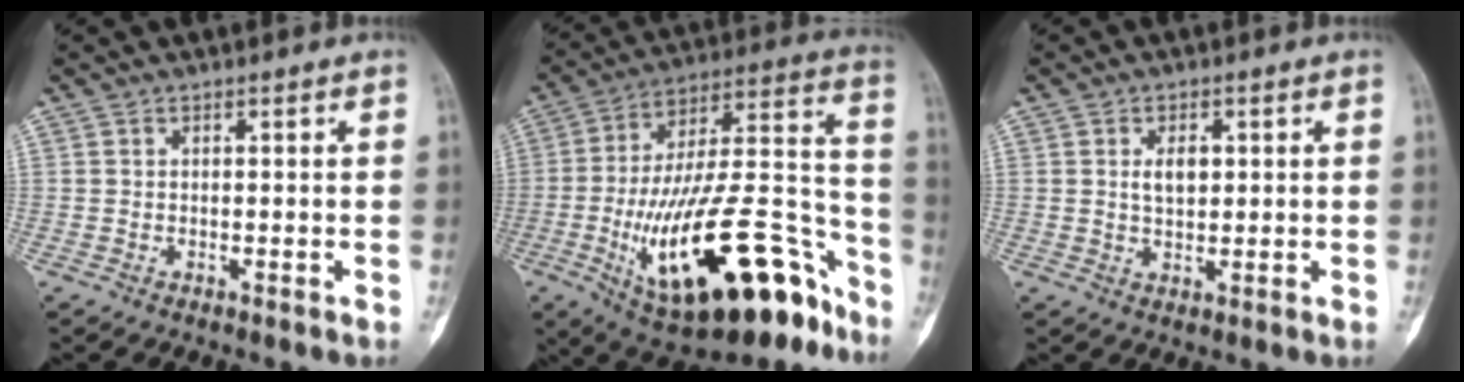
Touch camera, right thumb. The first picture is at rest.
{"total": 31.2, "force": [-15.0, 12.0, 24.6], "torque": [-0.360, 0.081, -0.229]}
{"total": 3.8, "force": [0.9, 2.3, 2.9], "torque": [-0.041, -0.004, 0.016]}